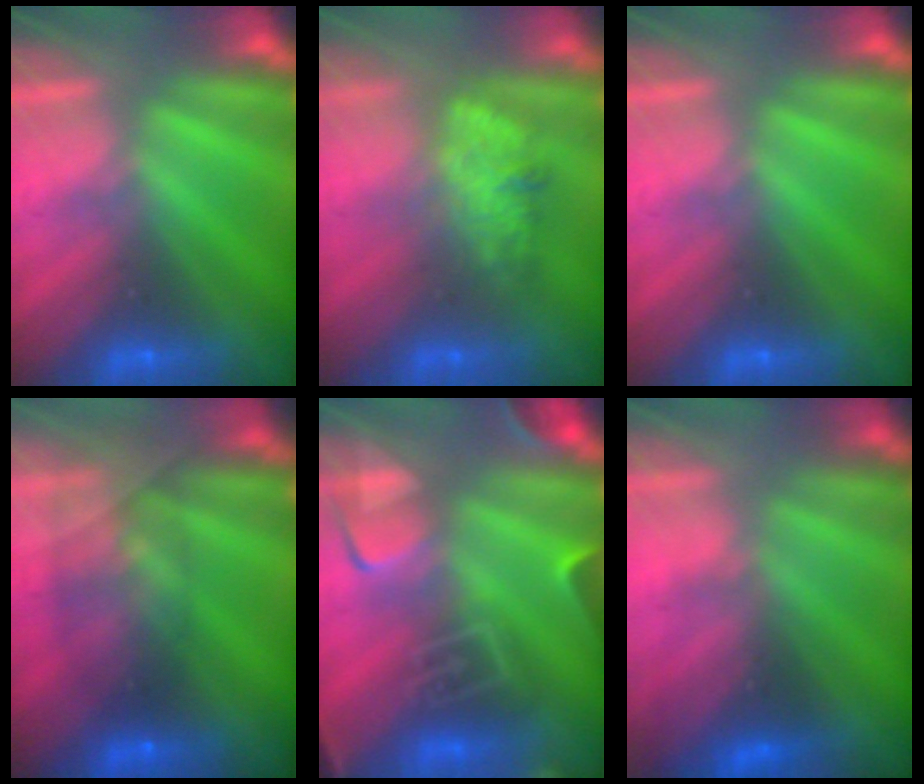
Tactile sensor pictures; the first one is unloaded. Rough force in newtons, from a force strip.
{"total": 2.7}
{"total": 0.0}
{"total": 5.8}
{"total": 7.6}
{"total": 2.4}